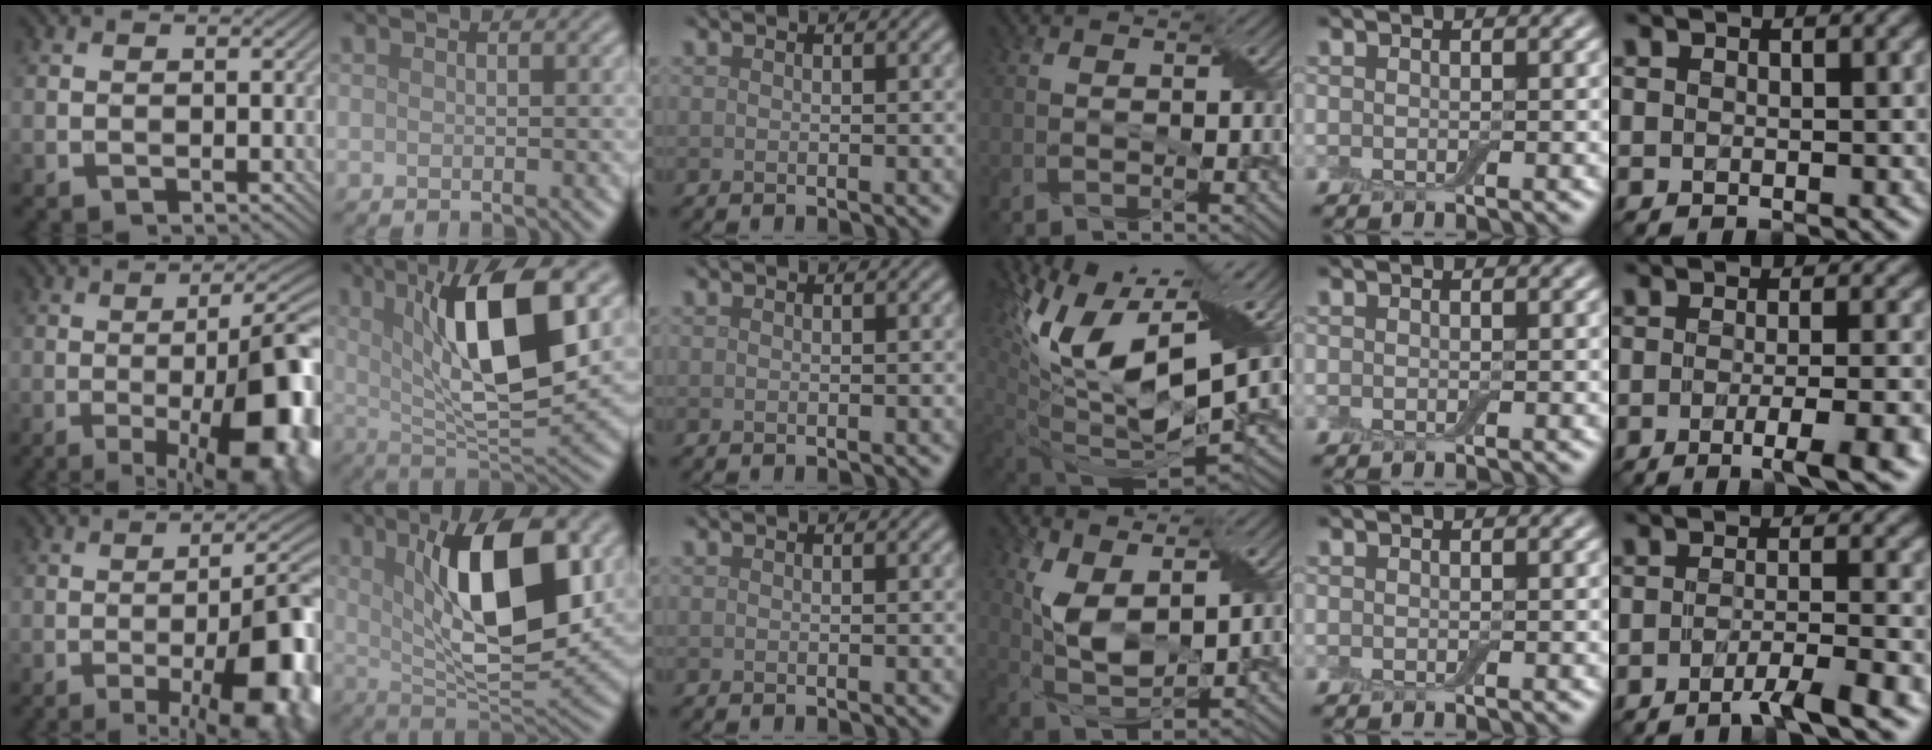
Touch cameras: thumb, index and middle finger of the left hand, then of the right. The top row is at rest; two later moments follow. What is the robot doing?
{"motion": "wrap", "object": "adhesive wrap"}